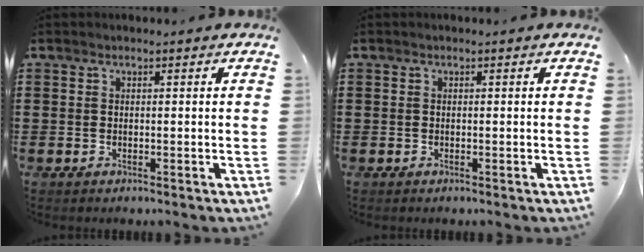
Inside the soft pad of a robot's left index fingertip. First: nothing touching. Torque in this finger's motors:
{"motor_torque": [0.00, 0.00, 0.00, 0.00]}